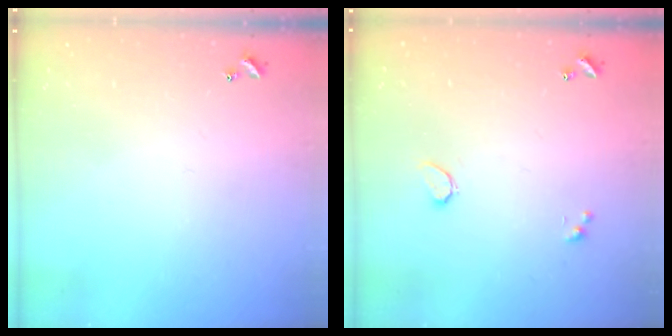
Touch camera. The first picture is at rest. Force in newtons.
{"total": 0.8, "press": 0.7, "slide": 0.4}